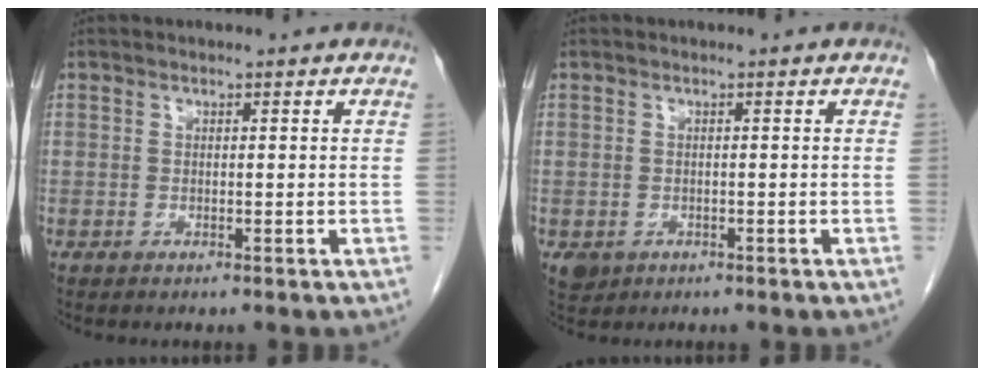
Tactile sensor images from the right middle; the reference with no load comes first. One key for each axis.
{"total": 2.0, "fx": -0.8, "fy": 1.7, "fz": 0.7, "tx": -0.011, "ty": 0.001, "tz": -0.003}